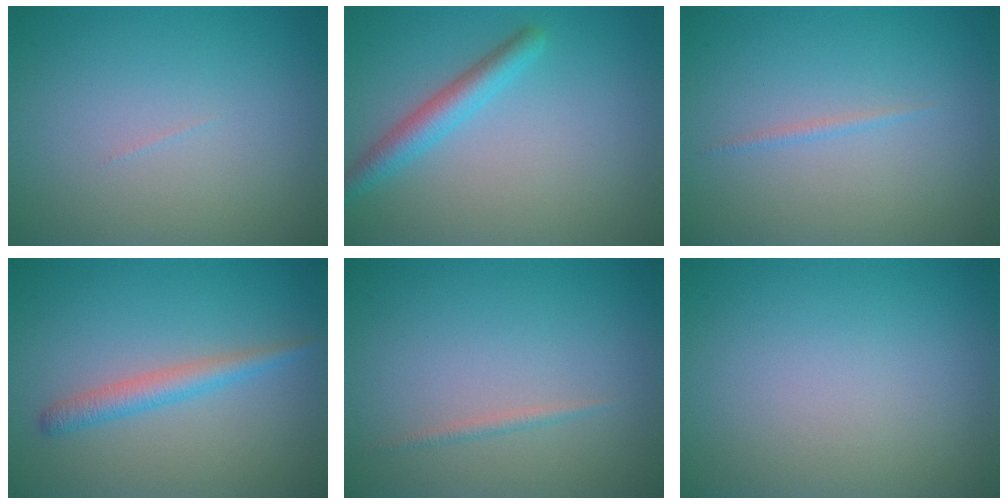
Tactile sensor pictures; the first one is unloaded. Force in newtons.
{"total": 2.8, "press": 2.8, "slide": 0.2}
{"total": 0.6, "press": 0.6, "slide": 0.0}
{"total": 2.2, "press": 2.2, "slide": 0.1}
{"total": 0.7, "press": 0.7, "slide": 0.0}
{"total": 0.0}